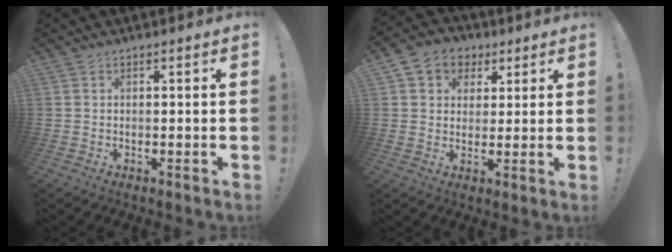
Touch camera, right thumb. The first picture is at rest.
{"total": 7.7, "force": [2.6, 6.9, 2.2], "torque": [-0.034, -0.002, 0.054]}